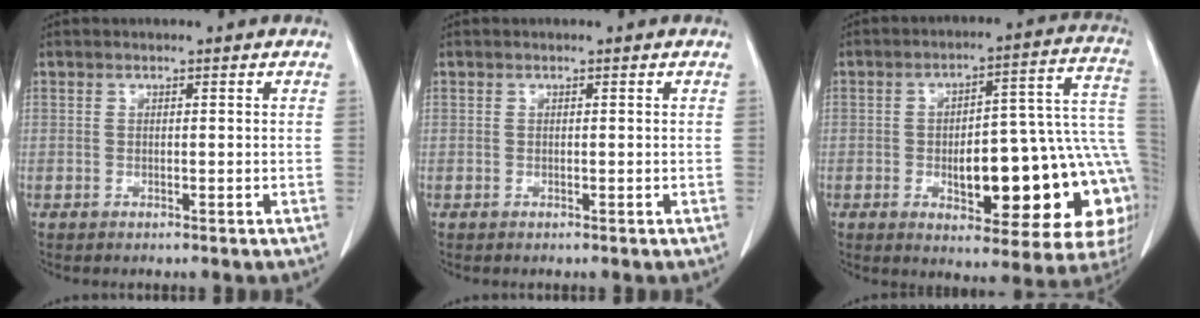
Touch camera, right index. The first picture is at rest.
{"total": 0.0}
{"total": 22.4, "force": [-4.3, 6.7, 21.0], "torque": [-0.186, 0.039, -0.037]}